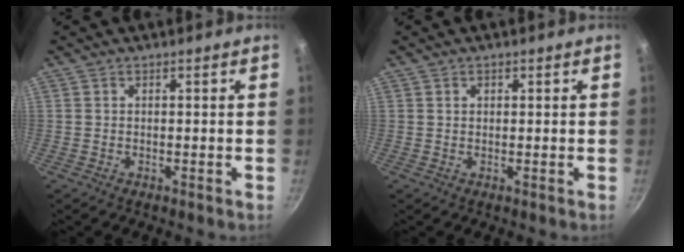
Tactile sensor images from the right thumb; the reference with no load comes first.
{"total": 1.2, "force": [0.5, 0.8, 0.7], "torque": [-0.008, 0.003, 0.008]}